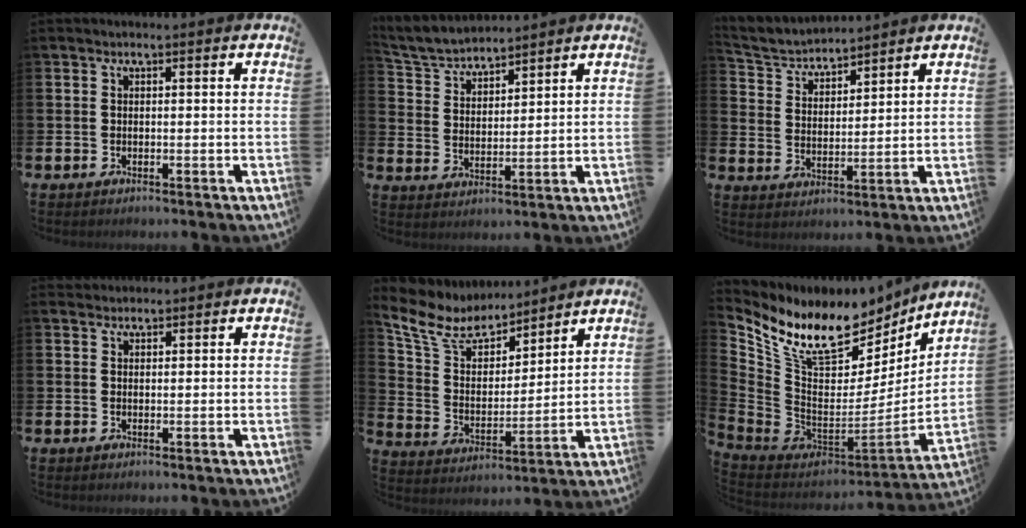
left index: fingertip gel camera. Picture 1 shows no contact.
{"total": 5.1, "force": [5.0, 0.9, 0.5], "torque": [-0.033, -0.025, 0.090]}
{"total": 4.1, "force": [4.0, 1.0, 0.1], "torque": [-0.023, -0.030, 0.068]}
{"total": 1.4, "force": [1.3, 0.5, -0.2], "torque": [0.015, -0.002, 0.023]}
{"total": 9.0, "force": [7.8, 3.8, 2.4], "torque": [-0.095, -0.047, 0.139]}
{"total": 12.2, "force": [9.7, 5.4, 5.2], "torque": [-0.140, -0.071, 0.173]}